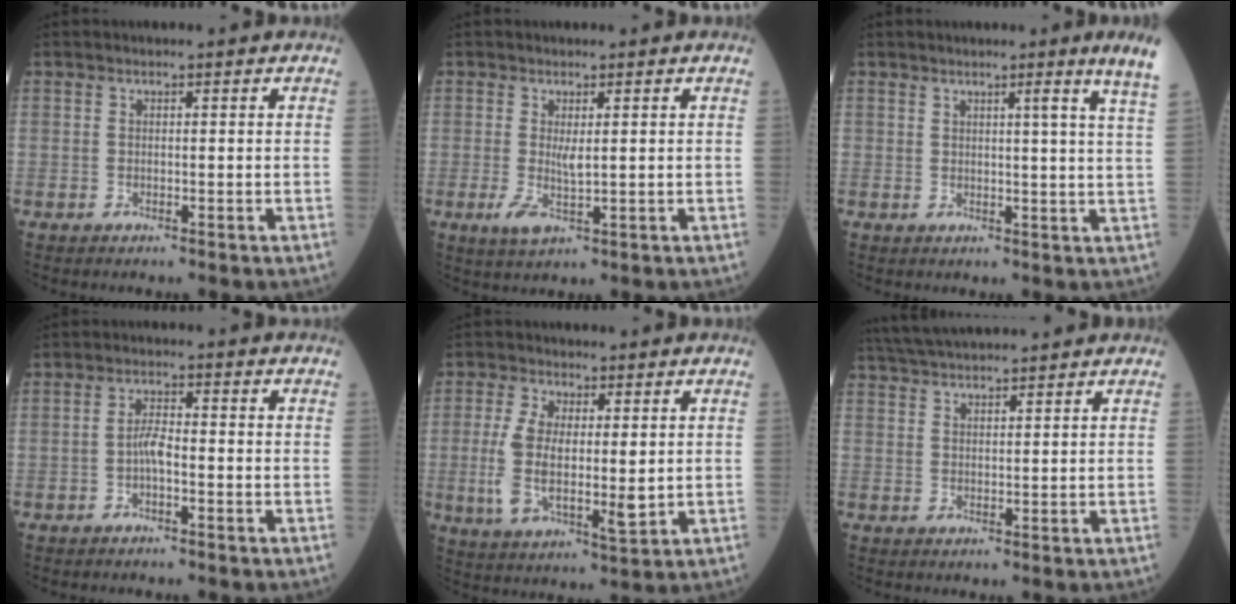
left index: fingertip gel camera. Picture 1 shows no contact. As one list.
[{"total": 3.2, "force": [-0.1, 0.8, 3.1], "torque": [-0.066, -0.010, 0.004]}, {"total": 6.3, "force": [4.5, -1.7, 4.0], "torque": [-0.052, -0.033, 0.034]}, {"total": 2.7, "force": [-1.0, 0.7, 2.5], "torque": [-0.050, 0.002, -0.021]}, {"total": 10.4, "force": [0.3, 3.8, 9.6], "torque": [-0.208, -0.010, 0.009]}, {"total": 9.5, "force": [8.8, 0.6, 3.6], "torque": [-0.071, 0.038, 0.147]}]